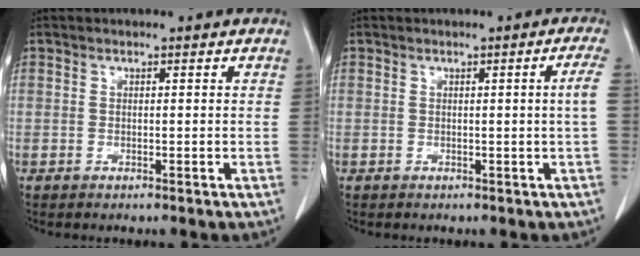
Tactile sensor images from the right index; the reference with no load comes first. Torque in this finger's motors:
{"motor_torque": [0.23, -0.10, 0.13, 0.02]}